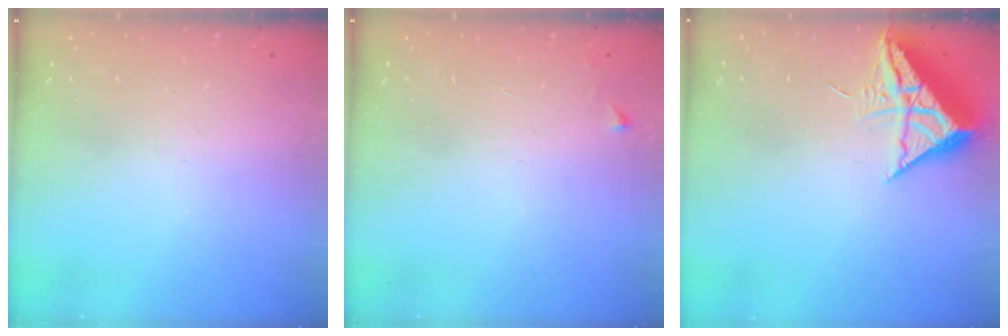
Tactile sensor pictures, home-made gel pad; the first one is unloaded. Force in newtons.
{"total": 2.6, "press": 2.6, "slide": 0.3}
{"total": 10.0, "press": 9.9, "slide": 0.8}